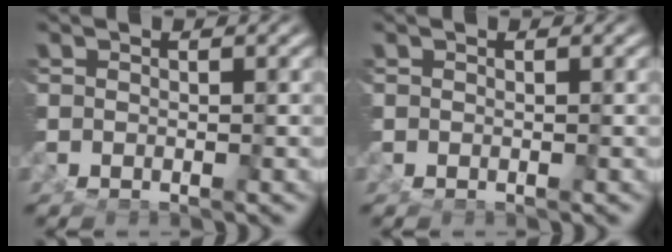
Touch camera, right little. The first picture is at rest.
{"total": 0.0}